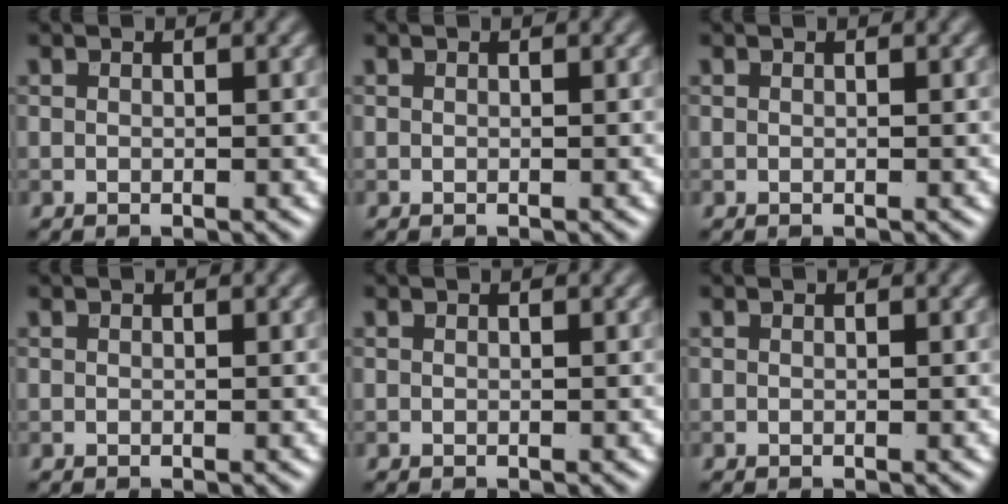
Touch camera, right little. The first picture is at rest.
{"total": 0.0}
{"total": 0.0}
{"total": 0.0}
{"total": 0.0}
{"total": 0.0}